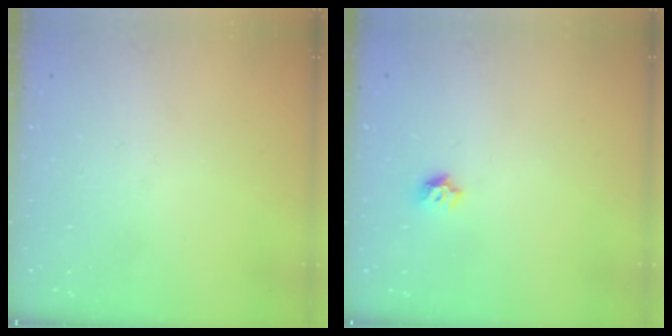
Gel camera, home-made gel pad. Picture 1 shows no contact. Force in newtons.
{"total": 5.7, "press": 5.6, "slide": 0.7}